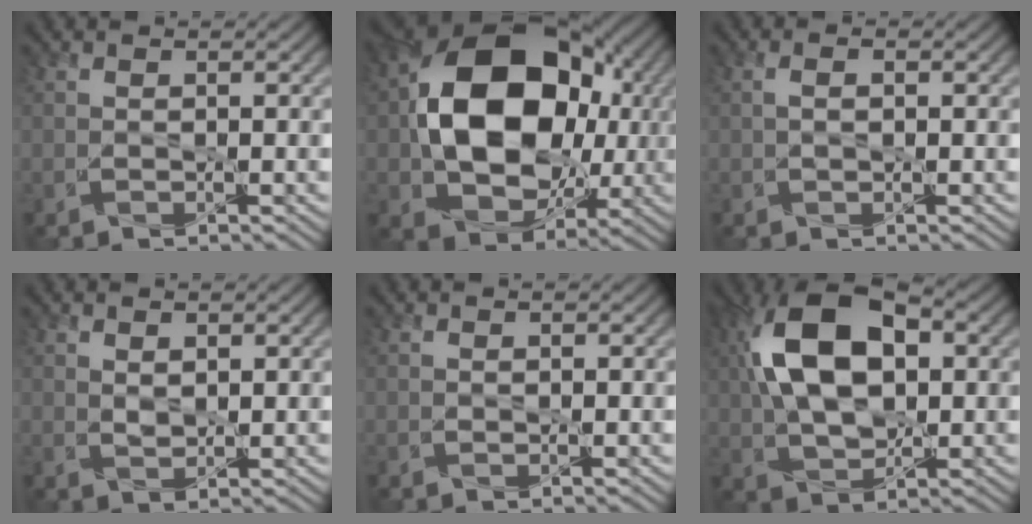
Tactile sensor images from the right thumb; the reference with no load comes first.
{"total": 16.9, "force": [1.2, 12.7, 11.1], "torque": [-0.194, -0.001, 0.029]}
{"total": 1.2, "force": [0.1, 0.7, 1.0], "torque": [-0.019, 0.001, 0.002]}
{"total": 1.3, "force": [0.8, 0.8, 0.7], "torque": [-0.019, -0.005, 0.019]}
{"total": 0.0}
{"total": 13.6, "force": [2.6, 8.0, 10.7], "torque": [-0.225, 0.014, 0.042]}